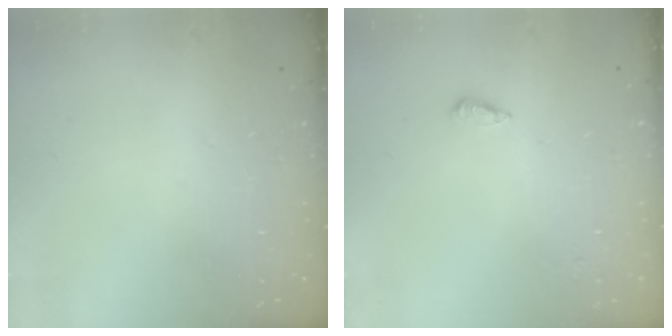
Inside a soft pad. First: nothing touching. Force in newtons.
{"total": 2.2, "press": 2.2, "slide": 0.5}